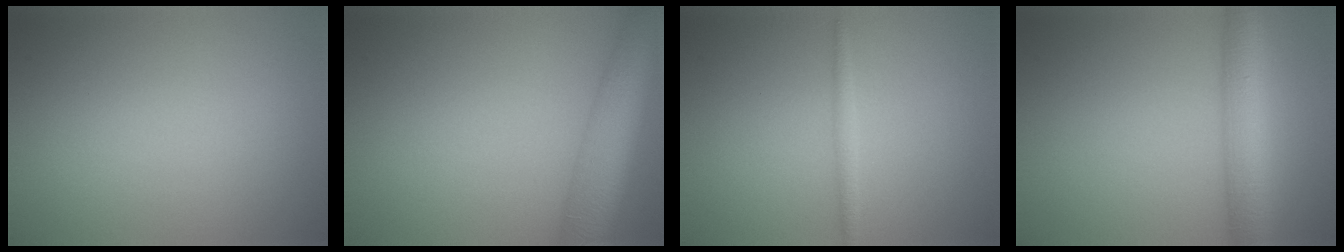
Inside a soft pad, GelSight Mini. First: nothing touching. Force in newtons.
{"total": 8.2, "press": 8.2, "slide": 0.3}
{"total": 1.2, "press": 1.2, "slide": 0.0}
{"total": 5.7, "press": 5.7, "slide": 0.2}